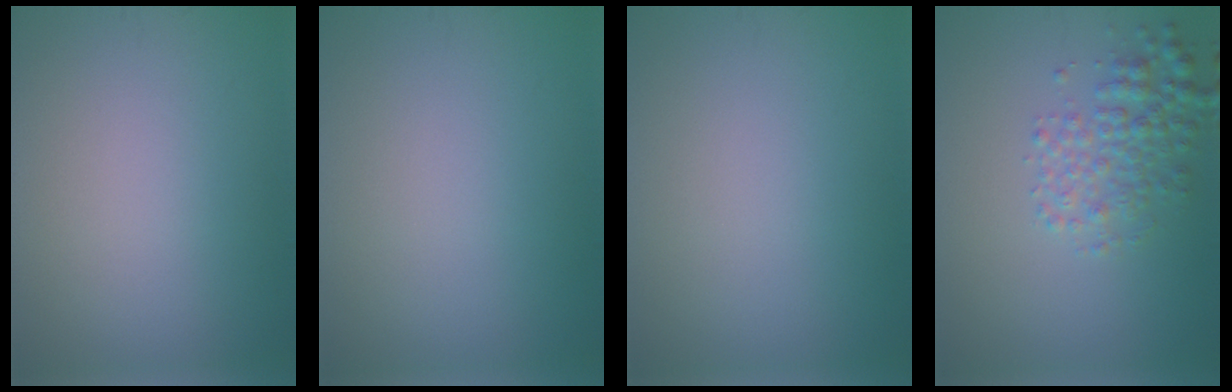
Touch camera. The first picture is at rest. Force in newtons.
{"total": 0.0}
{"total": 0.0}
{"total": 3.3, "press": 3.3, "slide": 0.1}